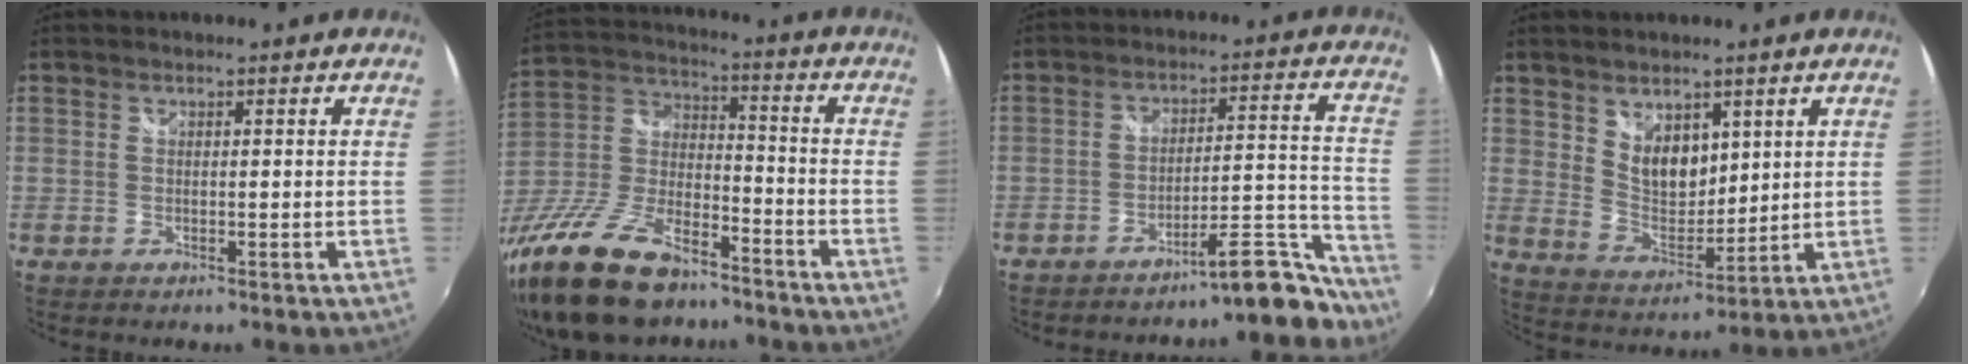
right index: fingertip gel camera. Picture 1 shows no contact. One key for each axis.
{"total": 22.8, "fx": -15.9, "fy": 9.4, "fz": 13.5, "tx": -0.290, "ty": -0.020, "tz": -0.281}
{"total": 12.1, "fx": -11.5, "fy": 1.5, "fz": 3.5, "tx": -0.021, "ty": 0.049, "tz": -0.158}
{"total": 8.0, "fx": 4.3, "fy": 4.9, "fz": 4.6, "tx": -0.068, "ty": -0.003, "tz": 0.087}